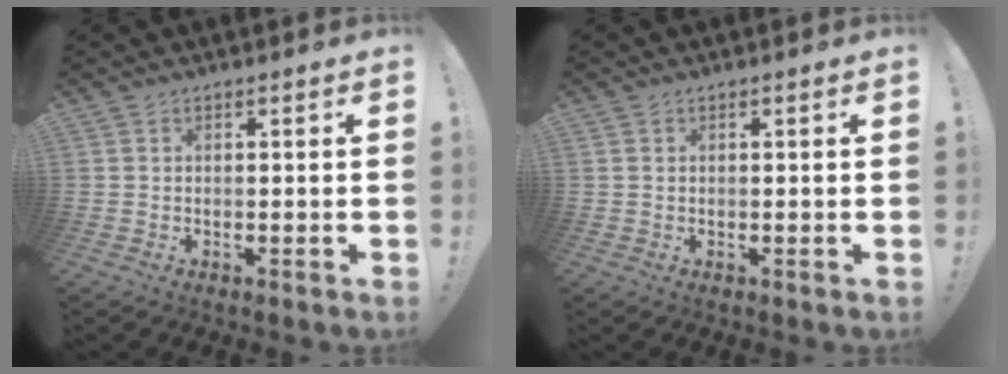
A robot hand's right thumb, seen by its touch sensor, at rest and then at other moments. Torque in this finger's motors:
{"motor_torque": [-0.01, -0.14, -0.17, 0.11, 0.04]}